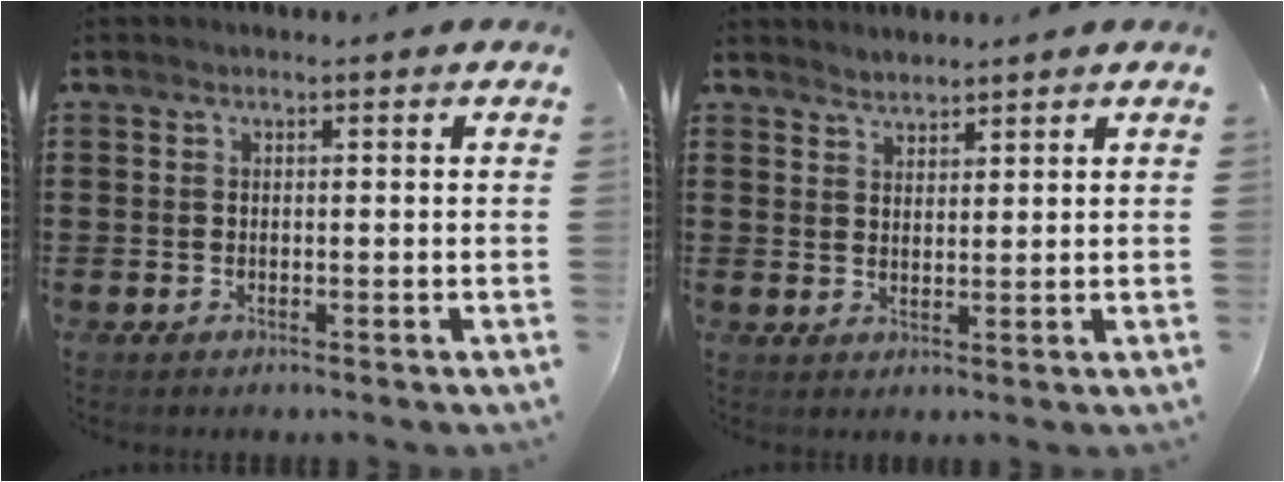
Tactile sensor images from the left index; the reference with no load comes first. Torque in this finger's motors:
{"motor_torque": [-0.43, 0.88, -0.13, -0.01]}